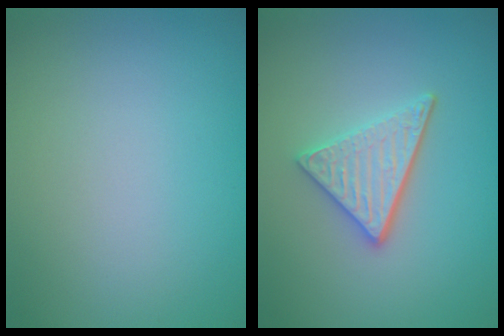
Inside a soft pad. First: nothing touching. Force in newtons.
{"total": 3.6, "press": 3.0, "slide": 1.9}